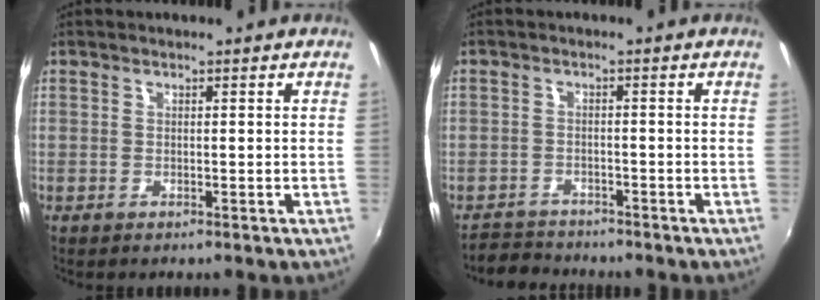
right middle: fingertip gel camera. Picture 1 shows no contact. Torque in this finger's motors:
{"motor_torque": [-0.25, -0.54, -0.79, -0.21]}